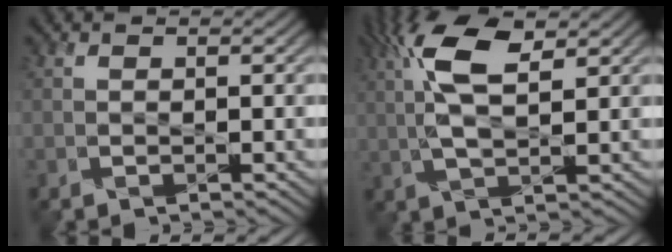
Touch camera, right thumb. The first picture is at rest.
{"total": 9.3, "force": [3.5, 3.3, 8.0], "torque": [-0.177, 0.014, 0.061]}